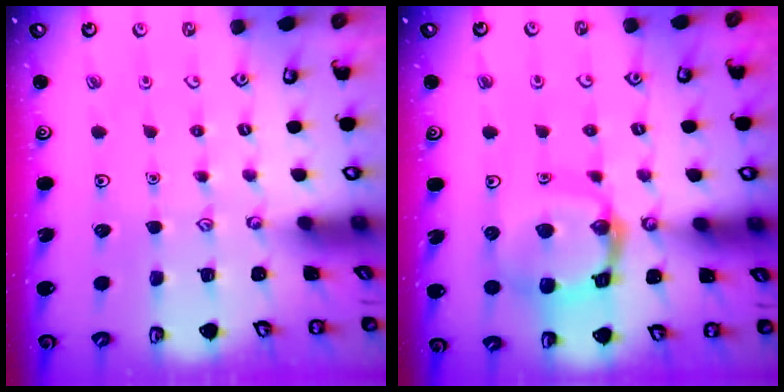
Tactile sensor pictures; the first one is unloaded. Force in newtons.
{"total": 13.5, "press": 13.5, "slide": 1.4}